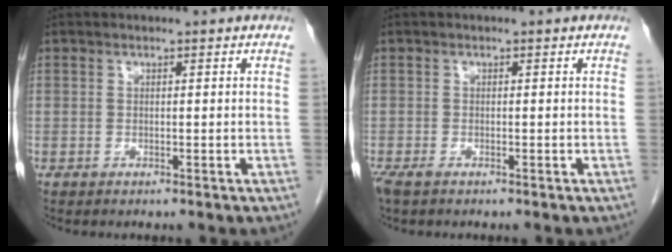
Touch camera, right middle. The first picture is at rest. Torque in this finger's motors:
{"motor_torque": [0.31, -0.18, 0.00, 0.02]}